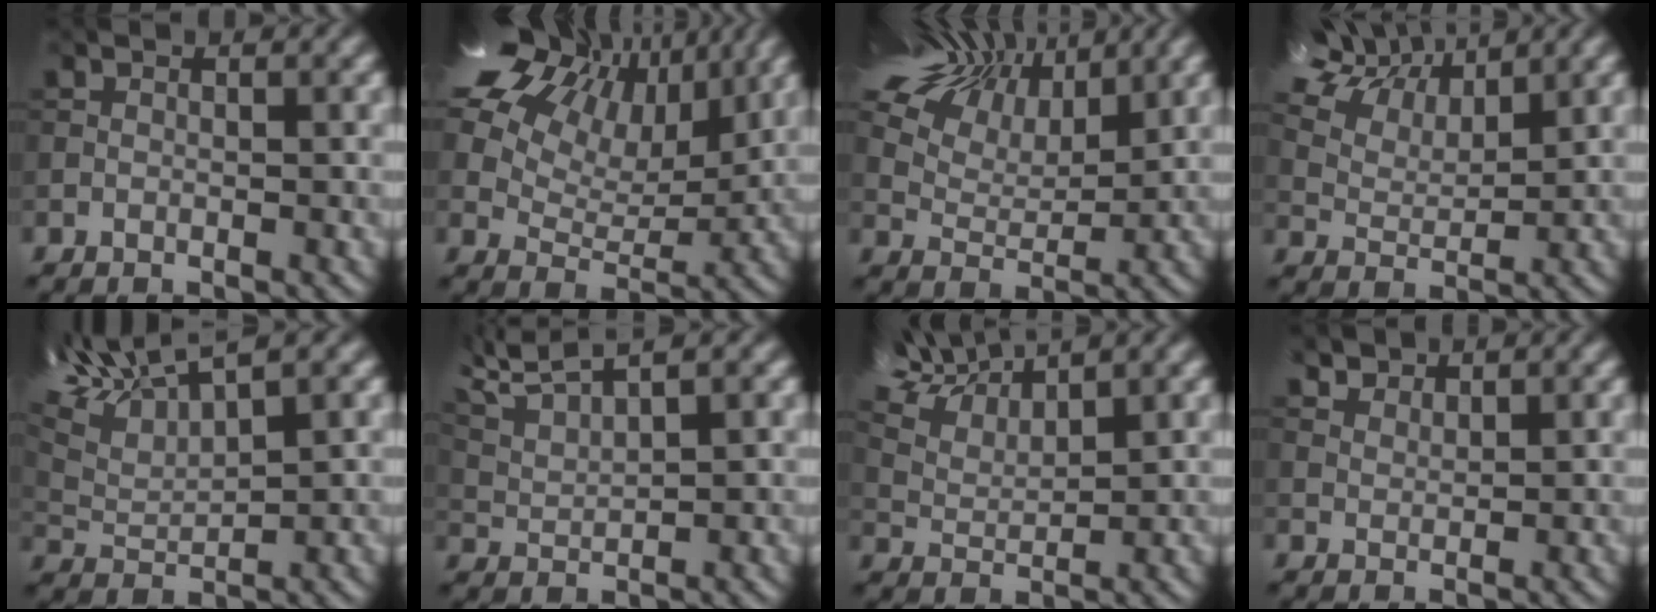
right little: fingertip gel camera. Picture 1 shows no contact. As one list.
[{"total": 14.3, "force": [8.2, 8.5, 8.0], "torque": [-0.197, 0.050, 0.158]}, {"total": 11.0, "force": [7.7, 5.1, 6.1], "torque": [-0.163, 0.026, 0.140]}, {"total": 8.2, "force": [6.7, 3.0, 3.7], "torque": [-0.120, 0.013, 0.129]}, {"total": 6.2, "force": [4.8, 1.0, 3.8], "torque": [-0.107, 0.015, 0.120]}, {"total": 4.5, "force": [4.0, 0.1, 2.1], "torque": [-0.072, 0.014, 0.095]}, {"total": 7.1, "force": [6.3, 1.4, 3.1], "torque": [-0.096, 0.015, 0.119]}, {"total": 1.4, "force": [1.1, -0.5, -0.6], "torque": [-0.010, -0.015, 0.058]}]